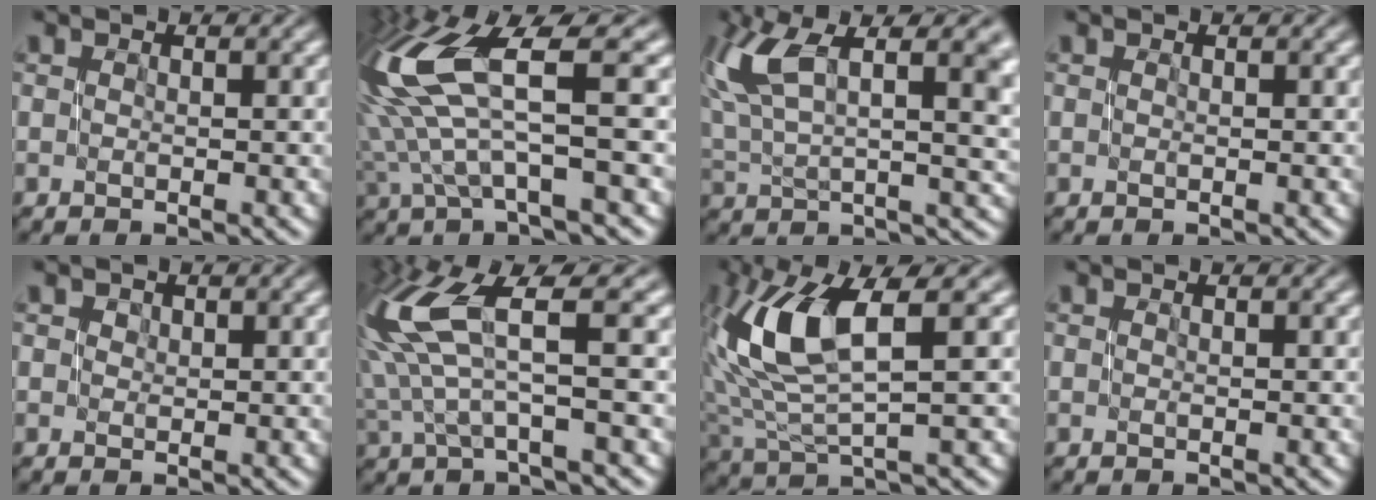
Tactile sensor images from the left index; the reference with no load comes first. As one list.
[{"total": 9.8, "force": [2.5, 2.6, 9.1], "torque": [-0.199, 0.014, 0.051]}, {"total": 12.0, "force": [5.3, 4.7, 9.8], "torque": [-0.196, 0.015, 0.101]}, {"total": 0.0}, {"total": 0.7, "force": [0.4, 0.6, 0.0], "torque": [0.004, 0.007, 0.005]}, {"total": 8.0, "force": [1.9, 1.9, 7.5], "torque": [-0.164, 0.018, 0.036]}, {"total": 8.5, "force": [2.4, 2.8, 7.7], "torque": [-0.170, 0.013, 0.047]}, {"total": 0.0}]